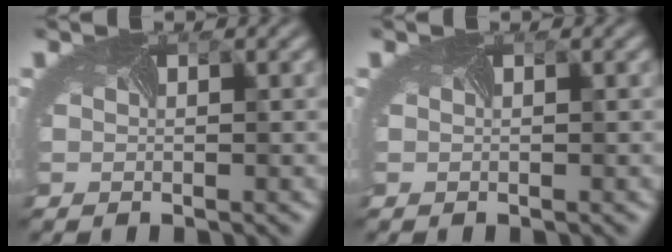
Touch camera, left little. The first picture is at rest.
{"total": 0.0}